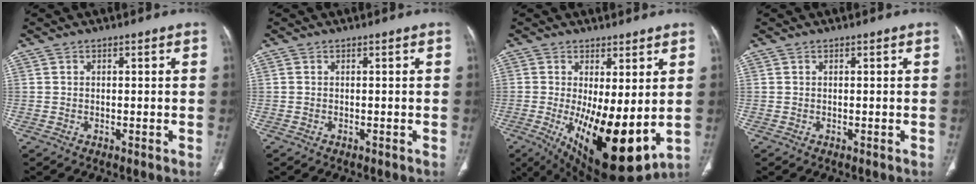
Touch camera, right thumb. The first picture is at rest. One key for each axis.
{"total": 0.0}
{"total": 17.4, "fx": -2.0, "fy": 6.5, "fz": 16.0, "tx": -0.257, "ty": -0.039, "tz": -0.006}
{"total": 0.0}